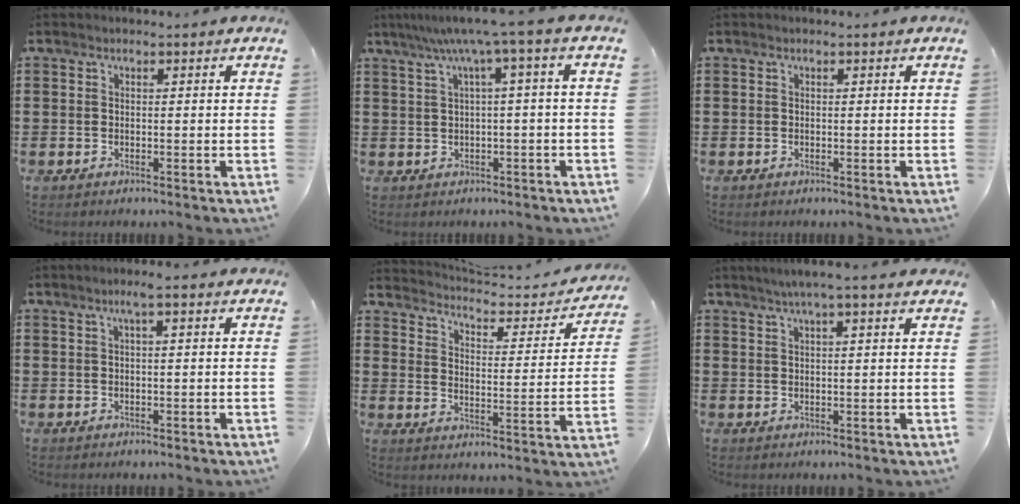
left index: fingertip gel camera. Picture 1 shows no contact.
{"total": 5.5, "force": [1.7, -0.6, 5.2], "torque": [-0.103, -0.008, 0.024]}
{"total": 0.0}
{"total": 2.2, "force": [0.8, 0.0, 2.0], "torque": [-0.040, 0.000, 0.014]}
{"total": 2.8, "force": [2.7, -0.1, 0.8], "torque": [-0.036, -0.027, 0.035]}
{"total": 3.1, "force": [2.3, -0.2, 2.0], "torque": [-0.045, 0.000, 0.041]}